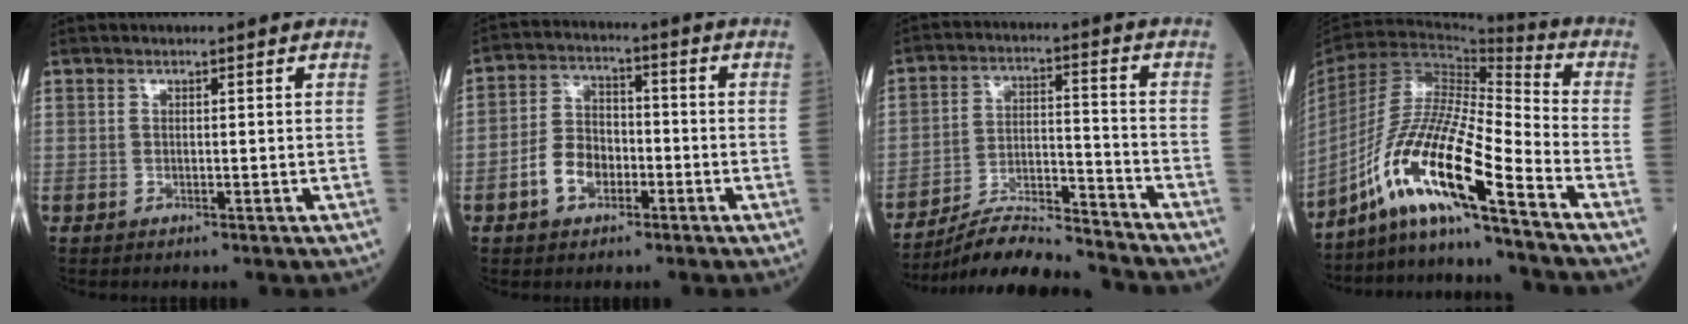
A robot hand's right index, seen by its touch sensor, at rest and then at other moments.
{"total": 6.7, "force": [-2.8, 4.4, 4.2], "torque": [-0.093, 0.016, -0.052]}
{"total": 12.0, "force": [-11.6, -0.4, 2.9], "torque": [-0.049, 0.016, -0.206]}
{"total": 15.6, "force": [-10.5, -0.7, 11.5], "torque": [-0.225, -0.009, -0.195]}